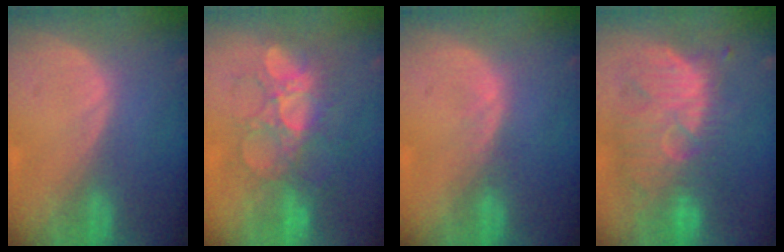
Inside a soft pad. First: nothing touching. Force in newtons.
{"total": 9.0, "press": 8.6, "slide": 2.5}
{"total": 1.1, "press": 1.1, "slide": 0.3}
{"total": 11.2, "press": 10.7, "slide": 3.4}